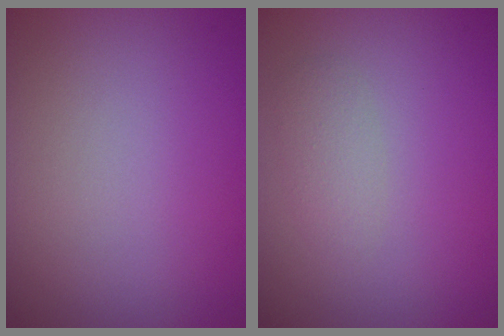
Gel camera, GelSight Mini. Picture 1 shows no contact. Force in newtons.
{"total": 1.5, "press": 1.5, "slide": 0.1}